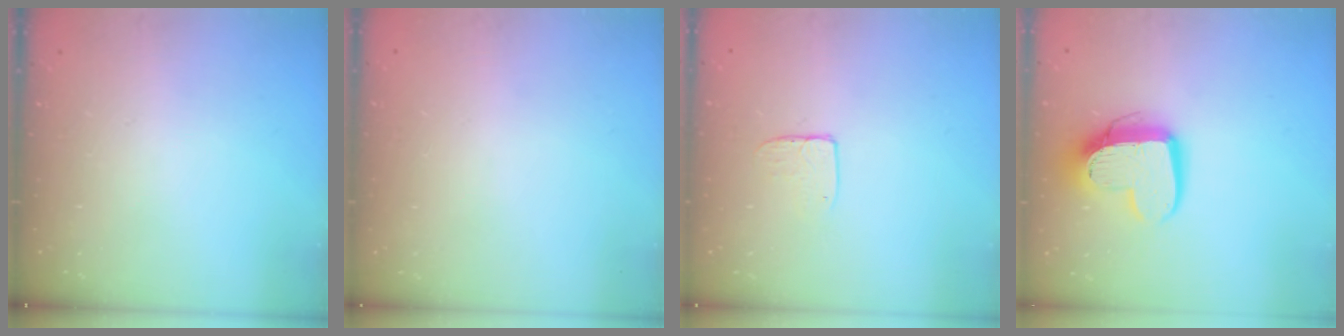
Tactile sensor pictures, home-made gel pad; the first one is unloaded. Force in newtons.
{"total": 0.0}
{"total": 5.4, "press": 5.4, "slide": 0.4}
{"total": 13.8, "press": 13.8, "slide": 1.2}